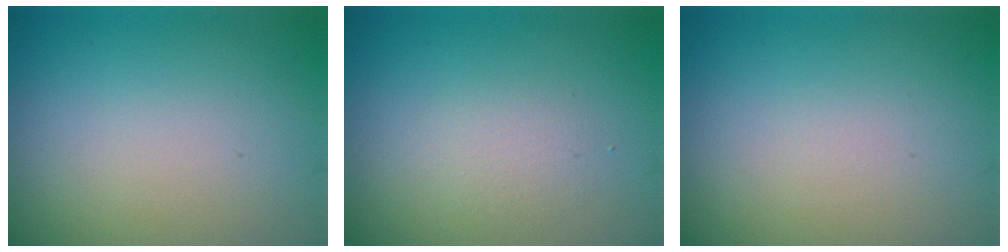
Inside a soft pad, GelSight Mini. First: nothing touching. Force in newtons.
{"total": 1.4, "press": 1.4, "slide": 0.1}
{"total": 0.0}